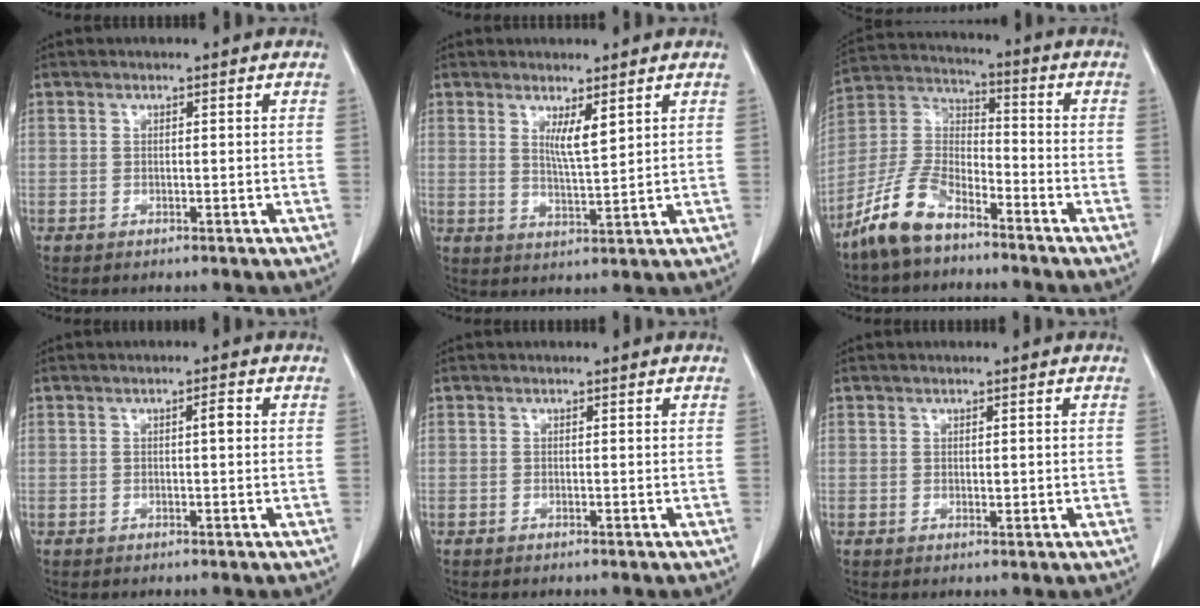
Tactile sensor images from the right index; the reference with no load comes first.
{"total": 3.8, "force": [2.0, 0.3, 3.2], "torque": [-0.058, -0.012, 0.040]}
{"total": 10.7, "force": [-8.0, 4.0, 5.9], "torque": [-0.145, 0.004, -0.161]}
{"total": 1.3, "force": [0.2, 0.2, 1.2], "torque": [-0.017, 0.006, 0.006]}
{"total": 0.0}
{"total": 0.9, "force": [0.2, 0.5, 0.7], "torque": [-0.008, 0.000, 0.007]}